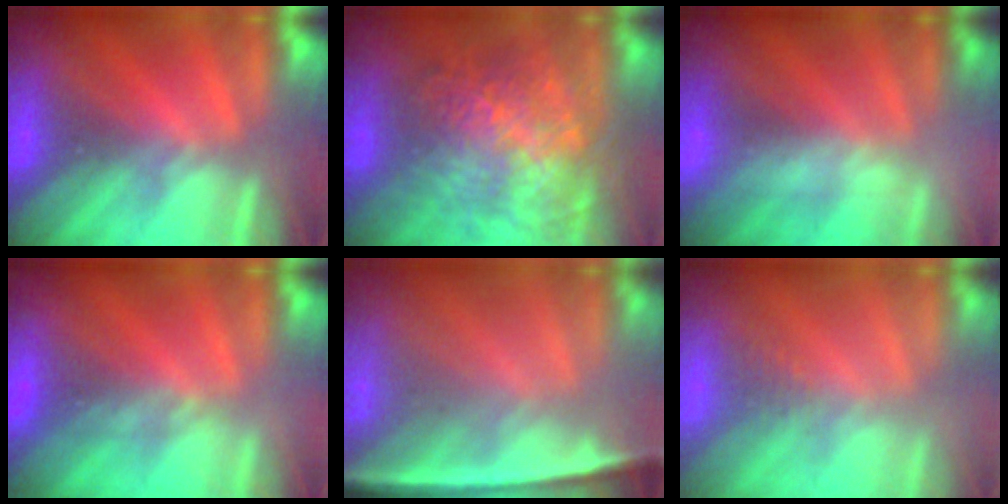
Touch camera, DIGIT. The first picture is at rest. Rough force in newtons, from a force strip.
{"total": 11.3}
{"total": 2.5}
{"total": 4.4}
{"total": 7.6}
{"total": 2.6}